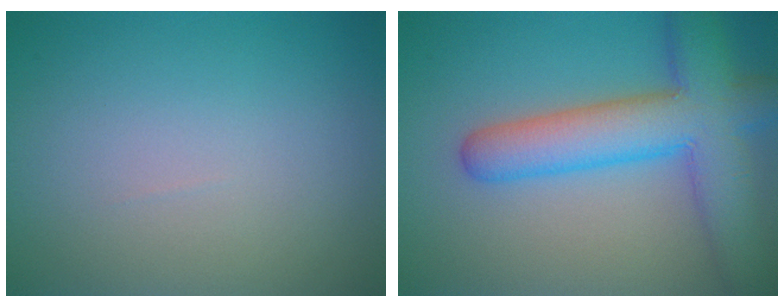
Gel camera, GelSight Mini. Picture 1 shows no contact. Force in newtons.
{"total": 8.6, "press": 8.6, "slide": 0.5}